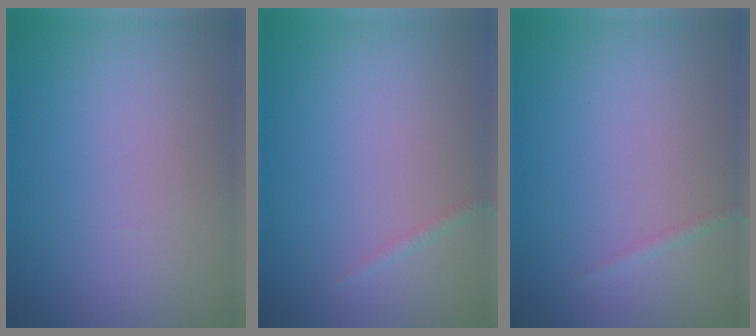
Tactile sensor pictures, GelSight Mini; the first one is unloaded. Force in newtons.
{"total": 0.7, "press": 0.7, "slide": 0.0}
{"total": 0.6, "press": 0.6, "slide": 0.1}